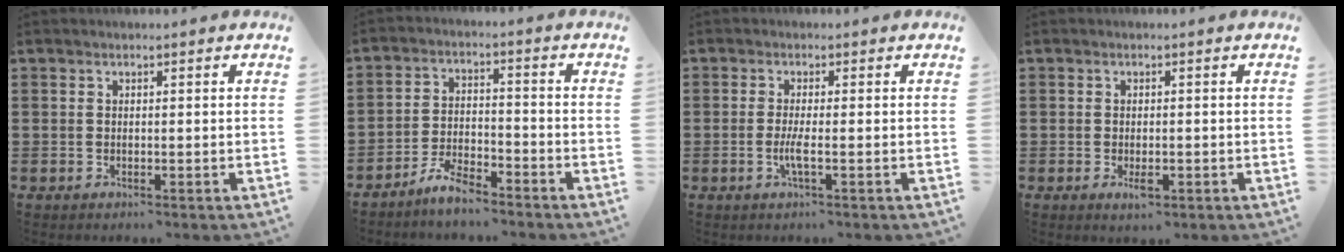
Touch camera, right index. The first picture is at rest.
{"total": 4.9, "force": [-4.6, 0.8, 1.5], "torque": [-0.041, 0.007, -0.094]}
{"total": 2.7, "force": [-0.8, 0.1, 2.6], "torque": [-0.054, -0.009, -0.017]}
{"total": 1.8, "force": [-0.6, 0.7, 1.6], "torque": [-0.029, -0.003, -0.011]}